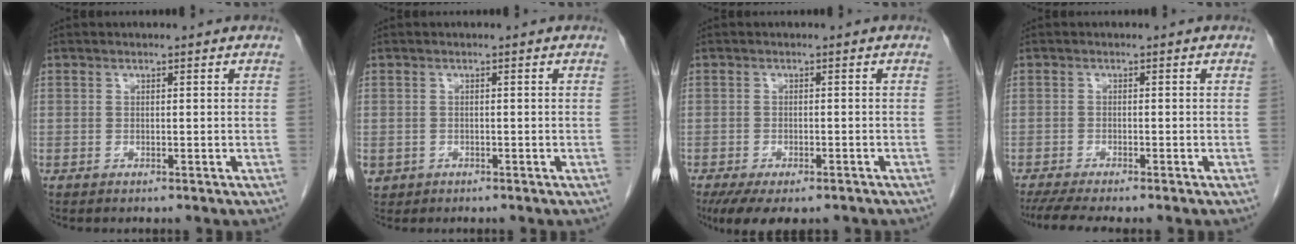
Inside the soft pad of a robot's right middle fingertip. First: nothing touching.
{"total": 2.2, "force": [-1.0, 1.9, 0.4], "torque": [-0.005, 0.001, -0.012]}
{"total": 9.2, "force": [-6.9, 3.5, 5.1], "torque": [-0.075, -0.009, -0.100]}
{"total": 6.4, "force": [-5.3, 0.3, 3.5], "torque": [-0.050, -0.013, -0.084]}